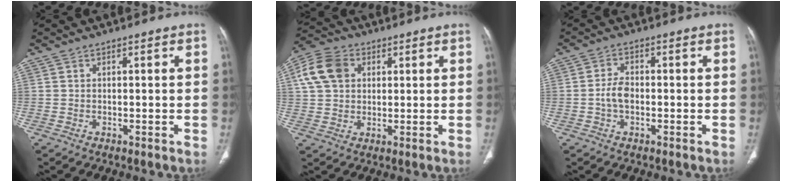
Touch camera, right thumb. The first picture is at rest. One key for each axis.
{"total": 10.0, "fx": 3.0, "fy": 7.5, "fz": 5.9, "tx": -0.107, "ty": 0.010, "tz": 0.050}
{"total": 3.6, "fx": -0.8, "fy": 2.1, "fz": 2.8, "tx": -0.055, "ty": 0.011, "tz": -0.018}